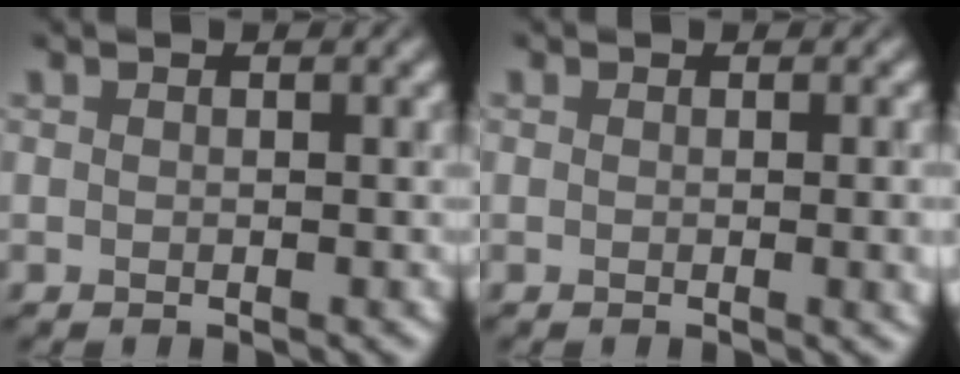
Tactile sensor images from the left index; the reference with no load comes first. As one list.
[{"total": 2.7, "force": [-0.1, 1.0, 2.5], "torque": [-0.018, -0.004, 0.001]}]